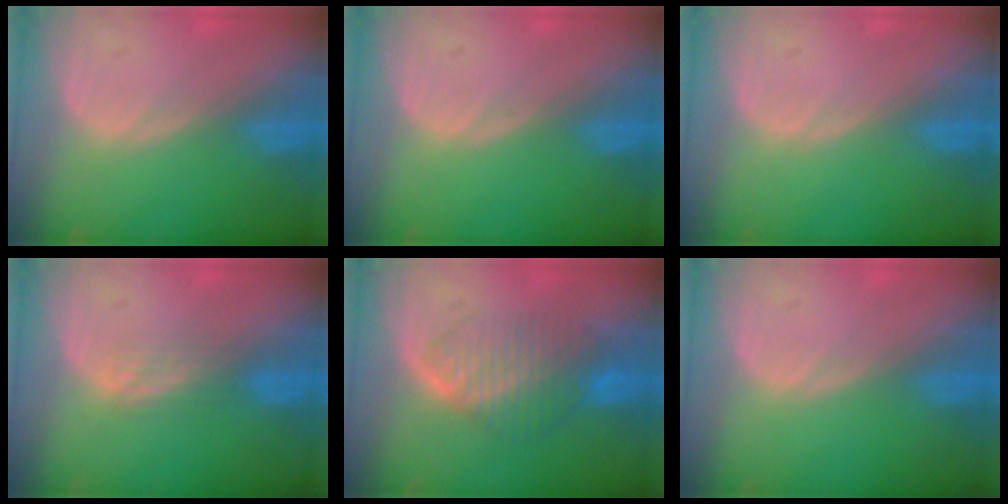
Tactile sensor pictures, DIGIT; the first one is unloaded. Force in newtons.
{"total": 0.0}
{"total": 0.0}
{"total": 2.4, "press": 2.3, "slide": 0.4}
{"total": 7.2, "press": 6.6, "slide": 2.7}
{"total": 0.0}